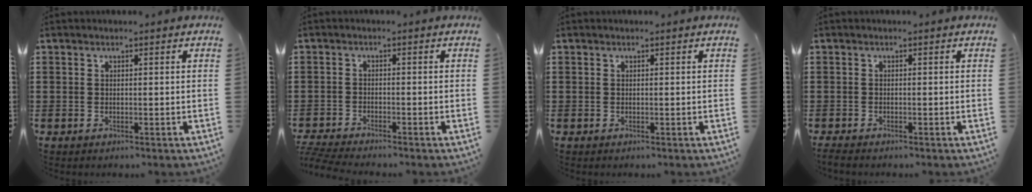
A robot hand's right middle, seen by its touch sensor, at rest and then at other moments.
{"total": 2.8, "force": [-2.8, 0.0, 0.6], "torque": [-0.025, -0.005, -0.062]}
{"total": 0.0}
{"total": 0.8, "force": [-0.8, 0.1, 0.2], "torque": [-0.005, -0.004, -0.014]}